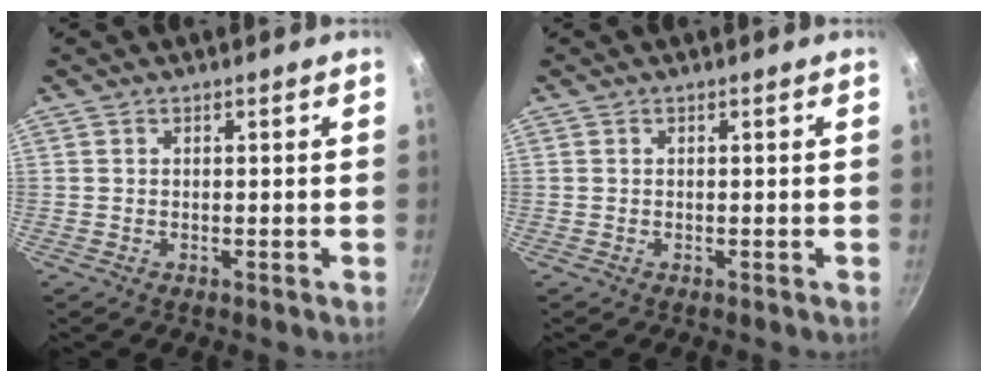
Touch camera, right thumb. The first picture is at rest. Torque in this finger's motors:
{"motor_torque": [-0.03, -0.03, 0.21, 0.20, 0.00]}